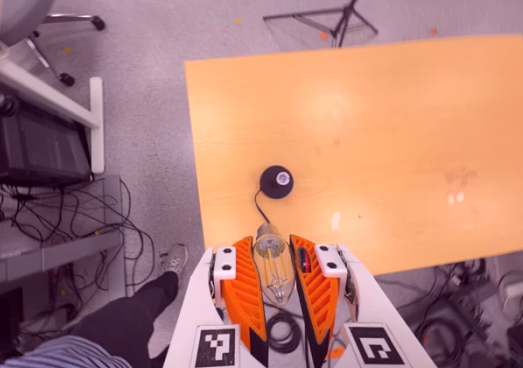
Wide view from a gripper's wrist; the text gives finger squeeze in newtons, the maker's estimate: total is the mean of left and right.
{"total": 22.0, "left": 24.6, "right": 19.4}